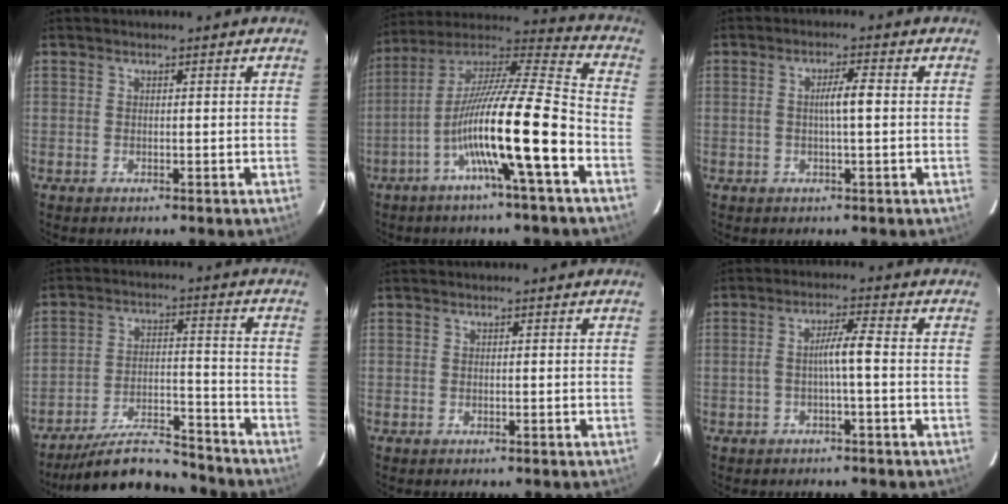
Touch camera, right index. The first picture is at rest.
{"total": 18.3, "force": [-6.5, 0.2, 17.1], "torque": [-0.307, 0.005, -0.117]}
{"total": 3.3, "force": [0.1, 0.2, 3.3], "torque": [-0.062, 0.006, 0.002]}
{"total": 11.3, "force": [-10.5, 2.3, 3.5], "torque": [-0.055, 0.016, -0.179]}
{"total": 0.0}
{"total": 4.0, "force": [-0.6, 0.0, 3.9], "torque": [-0.070, 0.015, -0.008]}